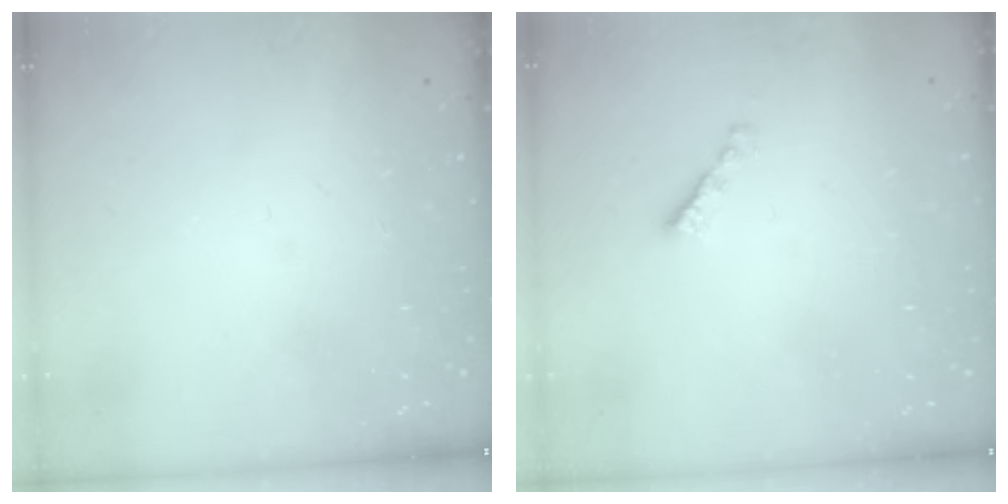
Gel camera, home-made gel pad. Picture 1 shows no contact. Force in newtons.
{"total": 2.1, "press": 2.0, "slide": 0.7}